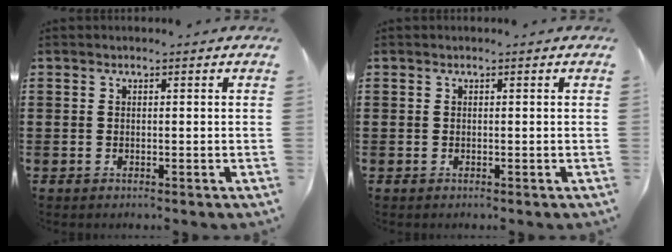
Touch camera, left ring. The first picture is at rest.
{"total": 0.0}